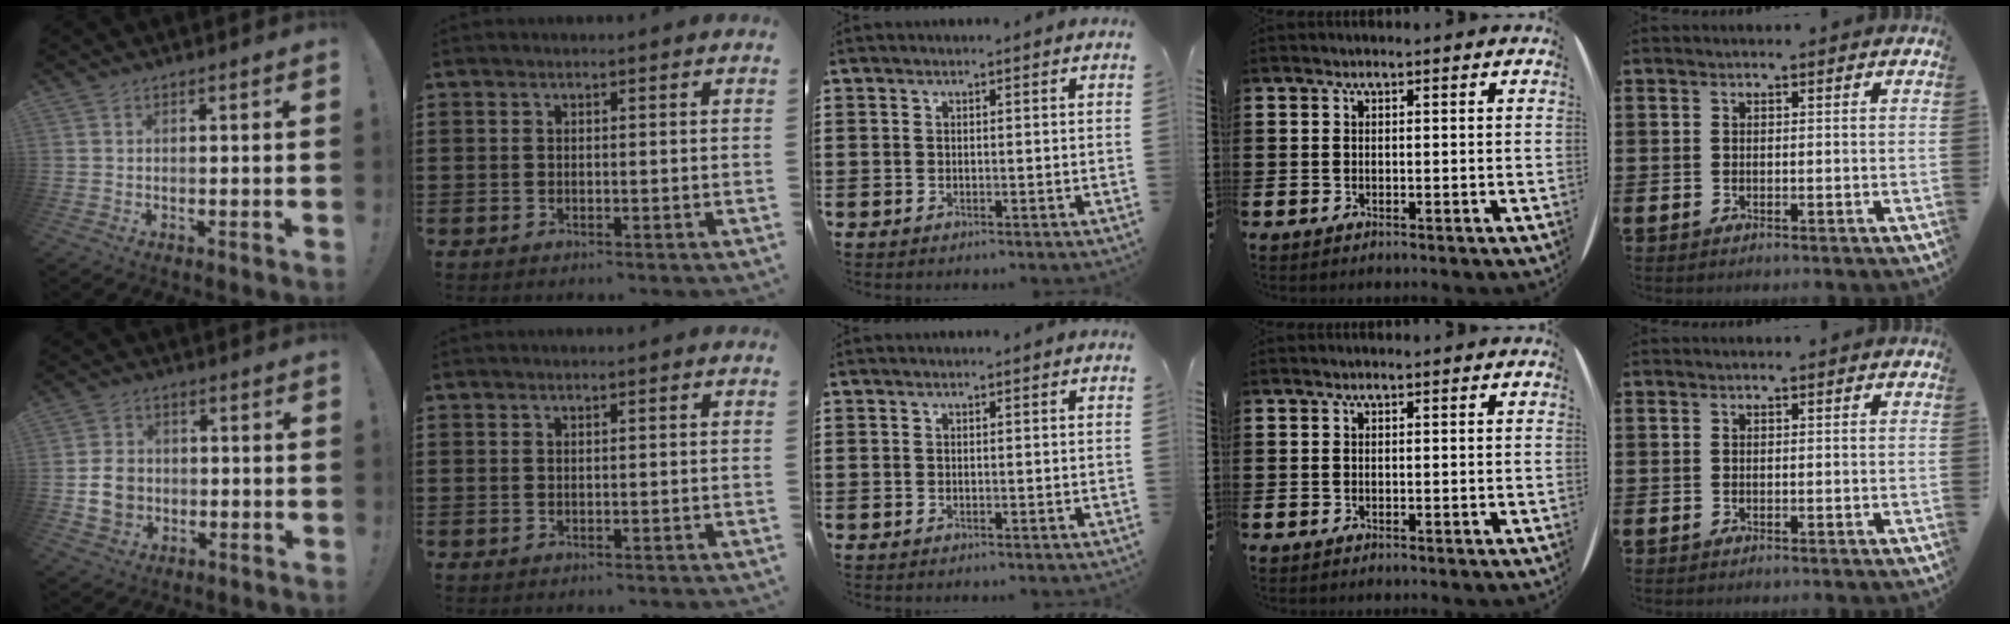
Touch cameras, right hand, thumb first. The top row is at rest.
{"thumb": {"total": 8.1, "force": [-1.2, 7.1, 3.8], "torque": [-0.070, 0.015, -0.017]}}